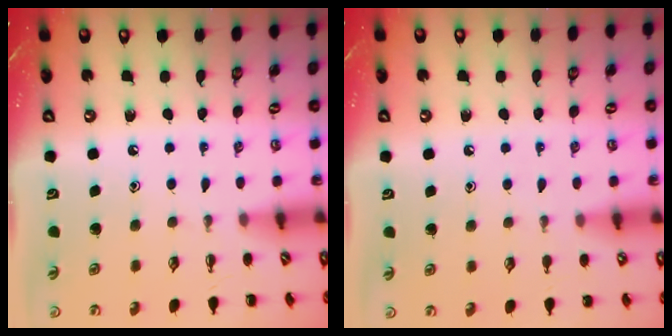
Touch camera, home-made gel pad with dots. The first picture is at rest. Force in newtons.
{"total": 5.3, "press": 5.0, "slide": 1.9}